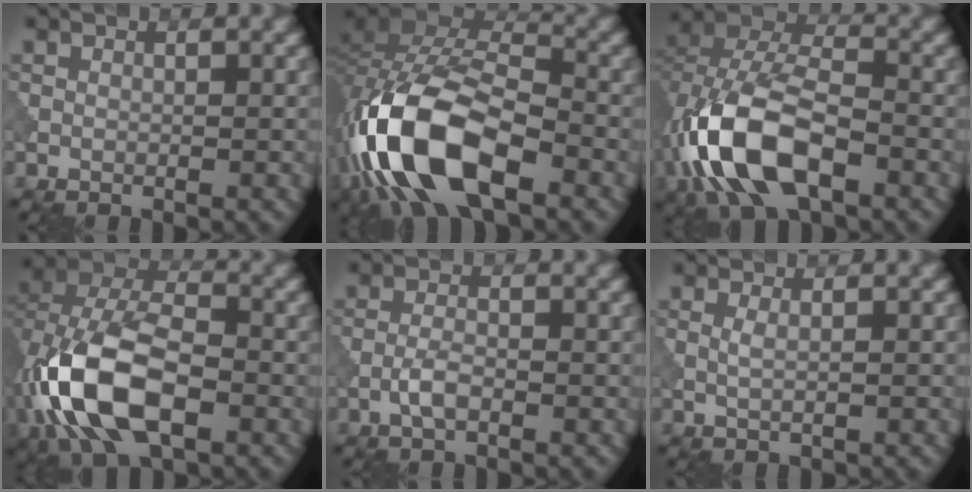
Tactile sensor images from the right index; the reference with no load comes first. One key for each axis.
{"total": 15.1, "fx": -6.4, "fy": 7.1, "fz": 11.7, "tx": -0.228, "ty": -0.006, "tz": -0.123}
{"total": 11.7, "fx": -4.2, "fy": 6.4, "fz": 8.9, "tx": -0.188, "ty": -0.001, "tz": -0.083}
{"total": 12.5, "fx": -3.6, "fy": 7.2, "fz": 9.5, "tx": -0.198, "ty": -0.005, "tz": -0.072}
{"total": 2.1, "fx": -0.9, "fy": 0.8, "fz": 1.8, "tx": -0.037, "ty": 0.003, "tz": -0.023}
{"total": 1.1, "fx": 0.3, "fy": 0.2, "fz": 1.1, "tx": -0.022, "ty": -0.001, "tz": 0.004}